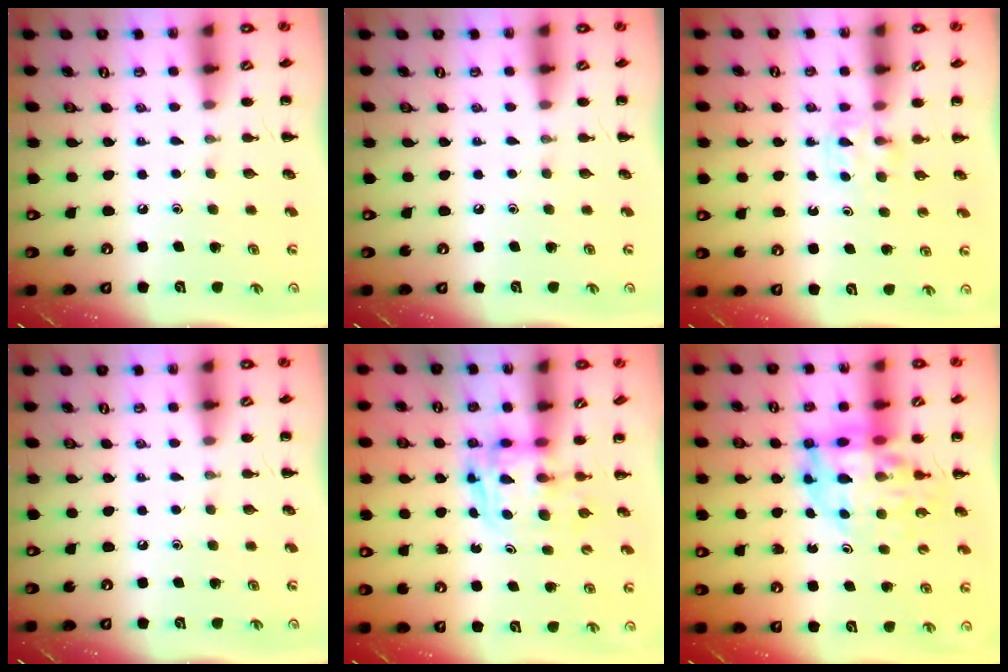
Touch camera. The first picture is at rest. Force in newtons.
{"total": 0.0}
{"total": 3.9, "press": 3.7, "slide": 1.3}
{"total": 0.0}
{"total": 2.7, "press": 2.7, "slide": 0.2}
{"total": 13.9, "press": 13.4, "slide": 3.8}